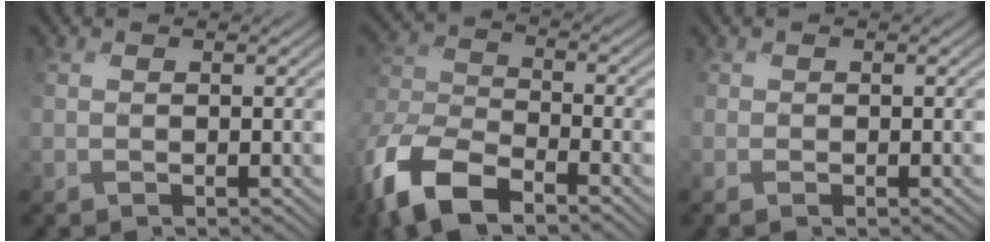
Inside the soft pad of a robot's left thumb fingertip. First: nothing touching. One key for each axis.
{"total": 12.7, "fx": -8.3, "fy": 5.6, "fz": 7.9, "tx": -0.190, "ty": -0.017, "tz": -0.179}
{"total": 1.1, "fx": -0.5, "fy": 0.9, "fz": 0.5, "tx": -0.011, "ty": -0.005, "tz": -0.012}